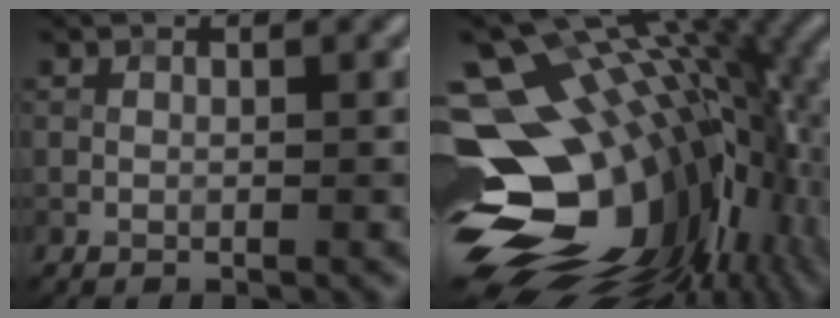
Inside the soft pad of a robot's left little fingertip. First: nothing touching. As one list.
[{"total": 19.1, "force": [-1.6, 12.3, 14.6], "torque": [-0.248, -0.019, -0.011]}]